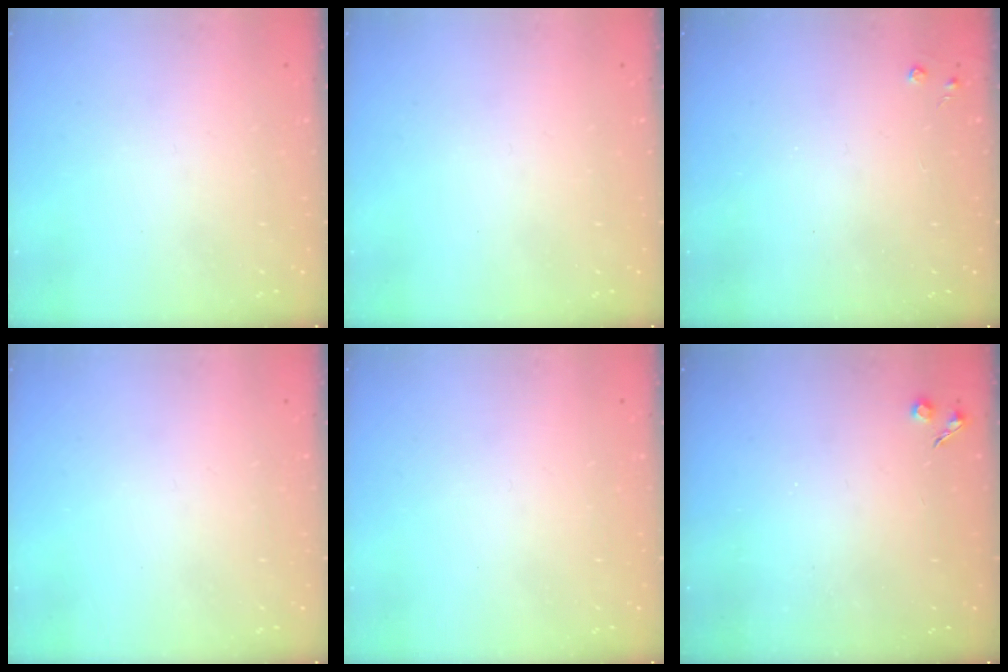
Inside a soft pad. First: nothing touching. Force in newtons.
{"total": 0.0}
{"total": 2.7, "press": 2.7, "slide": 0.4}
{"total": 0.0}
{"total": 0.0}
{"total": 3.5, "press": 3.5, "slide": 0.5}